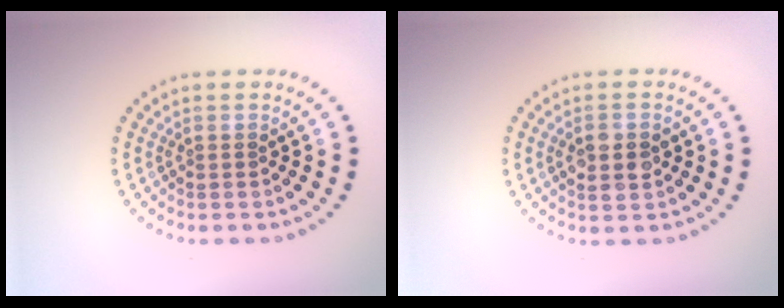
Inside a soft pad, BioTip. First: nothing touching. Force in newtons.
{"total": 2.8, "press": 2.8, "slide": 0.2}